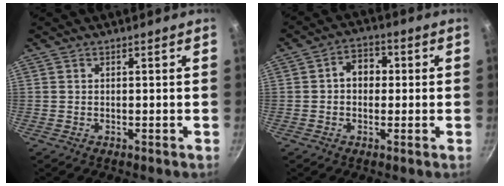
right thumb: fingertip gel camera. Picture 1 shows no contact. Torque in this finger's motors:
{"motor_torque": [0.54, 0.90, 0.46, -0.36, 0.02]}